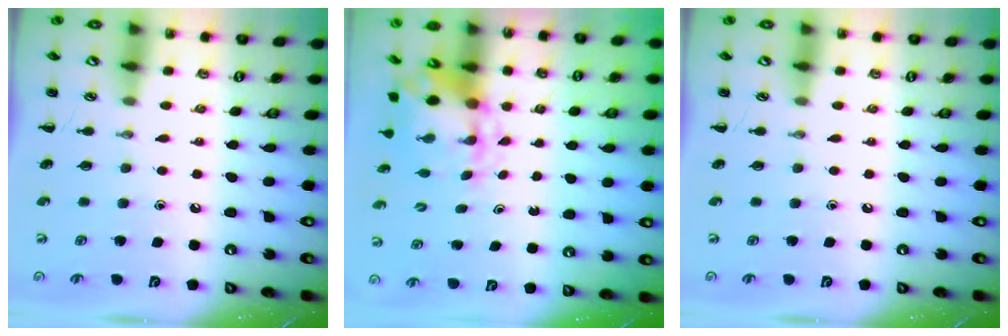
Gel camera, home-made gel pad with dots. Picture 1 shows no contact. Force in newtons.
{"total": 5.5, "press": 5.4, "slide": 0.8}
{"total": 0.0}